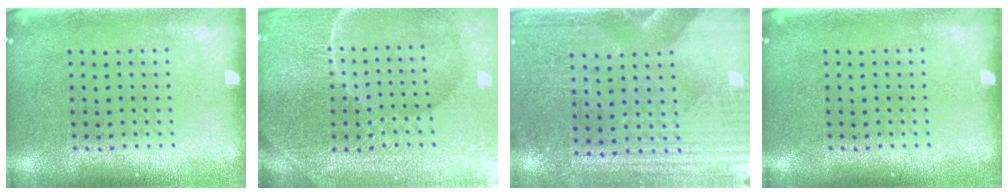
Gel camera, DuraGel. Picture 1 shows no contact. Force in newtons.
{"total": 5.4, "press": 5.1, "slide": 1.9}
{"total": 3.6, "press": 3.4, "slide": 1.2}
{"total": 0.0}